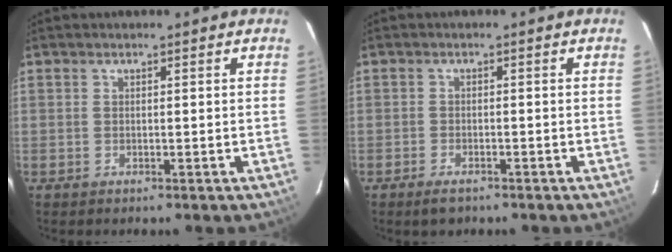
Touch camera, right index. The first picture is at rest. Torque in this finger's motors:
{"motor_torque": [0.26, -0.29, 0.11, 0.01]}